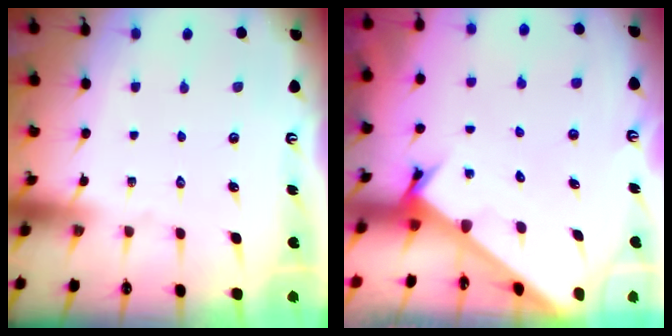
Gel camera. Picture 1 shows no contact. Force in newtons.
{"total": 2.2, "press": 2.2, "slide": 0.2}